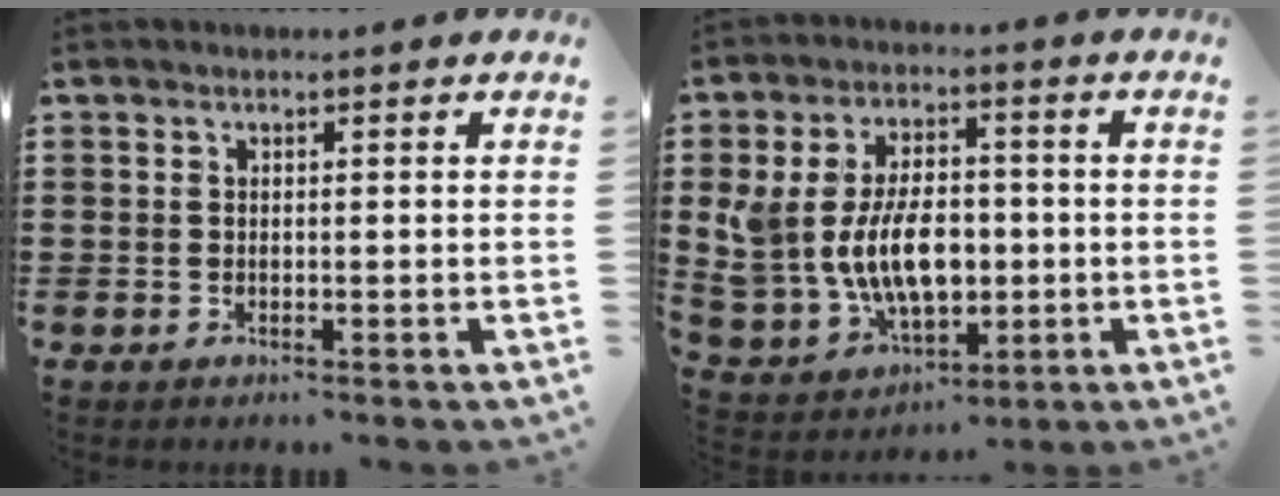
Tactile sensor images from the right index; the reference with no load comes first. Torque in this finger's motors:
{"motor_torque": [2.14, 0.00, 0.90, 0.21]}